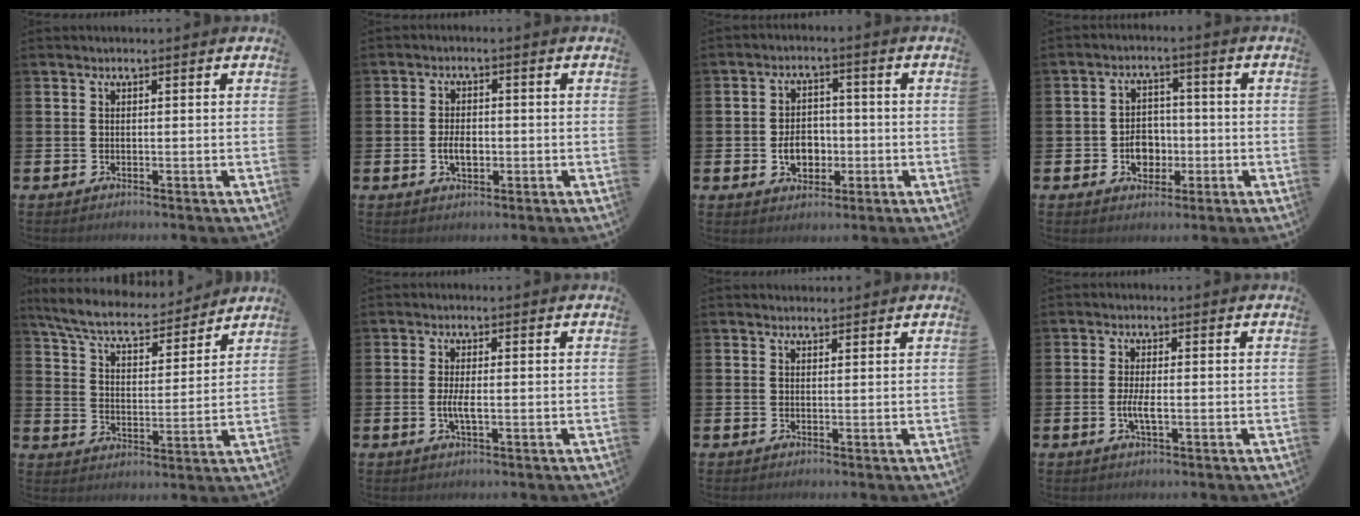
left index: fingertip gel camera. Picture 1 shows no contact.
{"total": 3.3, "force": [-0.5, 2.0, 2.6], "torque": [-0.032, -0.003, -0.014]}
{"total": 5.1, "force": [-1.2, 3.9, 3.1], "torque": [-0.038, -0.001, -0.030]}
{"total": 4.7, "force": [-1.2, 3.8, 2.5], "torque": [-0.038, 0.003, -0.029]}
{"total": 7.4, "force": [6.8, 1.6, 2.4], "torque": [-0.085, -0.046, 0.118]}
{"total": 2.5, "force": [-0.4, 0.7, 2.4], "torque": [-0.043, 0.000, -0.008]}
{"total": 1.4, "force": [1.3, 0.5, 0.0], "torque": [0.005, -0.002, 0.023]}
{"total": 2.7, "force": [-0.6, 0.8, 2.5], "torque": [-0.044, 0.000, -0.011]}